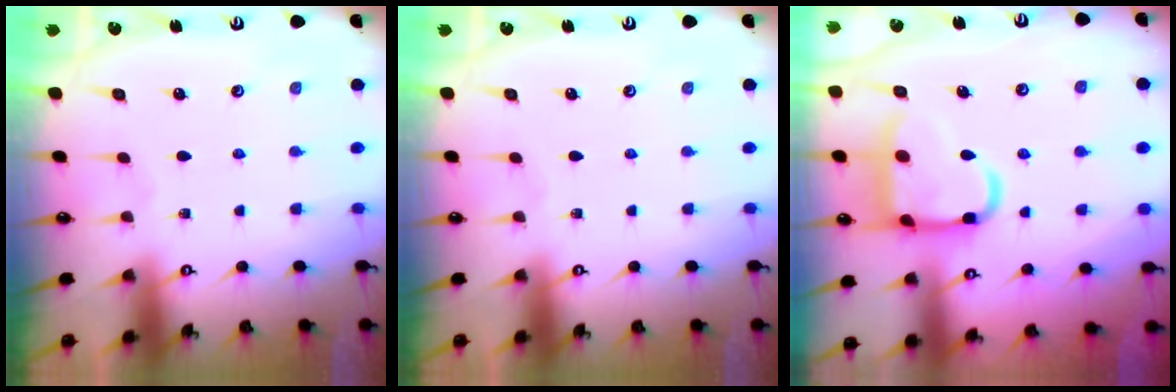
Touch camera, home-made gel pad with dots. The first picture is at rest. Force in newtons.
{"total": 0.0}
{"total": 15.0, "press": 14.9, "slide": 1.5}